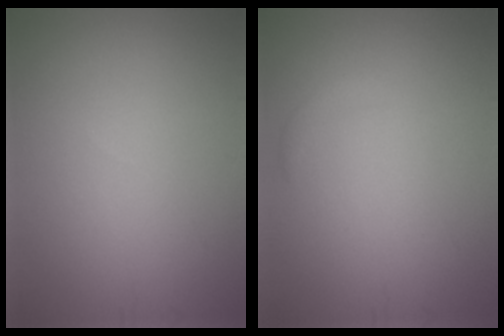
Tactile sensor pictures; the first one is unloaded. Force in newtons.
{"total": 0.8, "press": 0.8, "slide": 0.0}